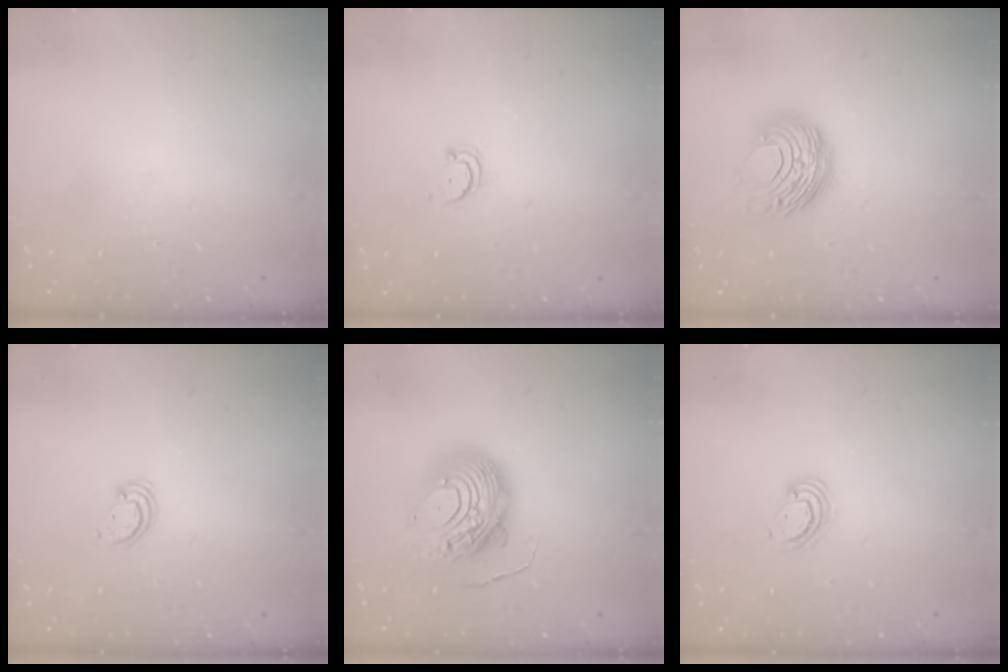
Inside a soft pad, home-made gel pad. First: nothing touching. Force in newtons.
{"total": 2.5, "press": 2.4, "slide": 0.5}
{"total": 11.0, "press": 11.0, "slide": 0.4}
{"total": 2.5, "press": 2.5, "slide": 0.2}
{"total": 13.9, "press": 13.9, "slide": 1.4}
{"total": 4.0, "press": 4.0, "slide": 0.3}